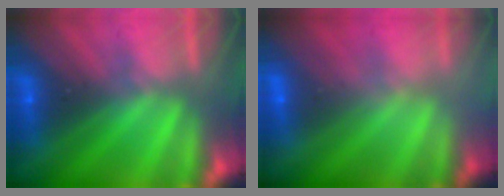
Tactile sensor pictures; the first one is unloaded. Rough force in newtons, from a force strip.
{"total": 2.8}